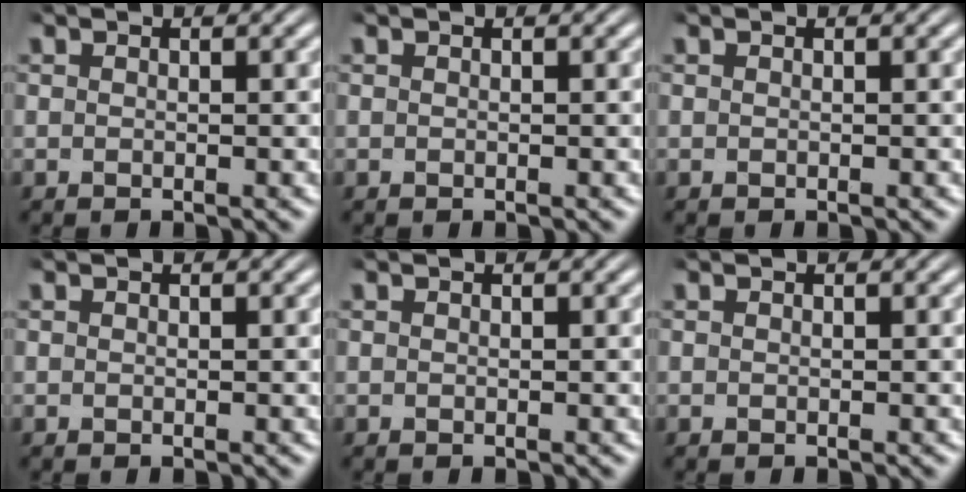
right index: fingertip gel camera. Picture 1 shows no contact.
{"total": 0.0}
{"total": 0.0}
{"total": 0.0}
{"total": 0.0}
{"total": 0.0}